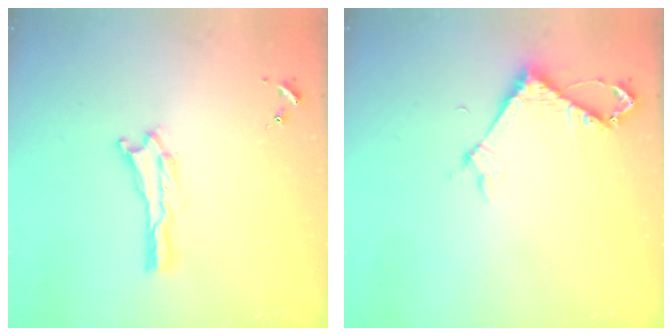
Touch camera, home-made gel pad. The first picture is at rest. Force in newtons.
{"total": 3.9, "press": 3.8, "slide": 0.3}